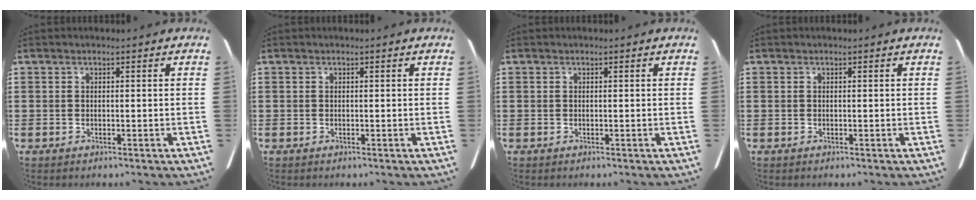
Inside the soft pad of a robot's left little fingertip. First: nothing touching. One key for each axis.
{"total": 0.0}
{"total": 0.0}
{"total": 0.0}